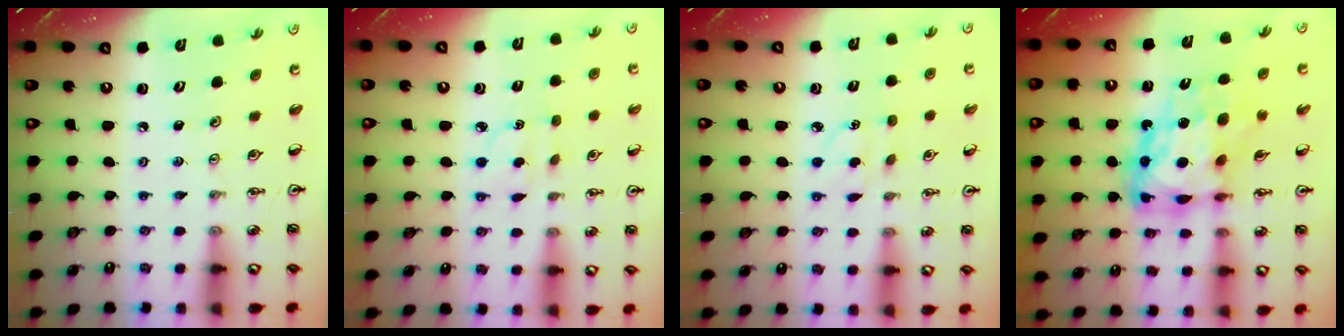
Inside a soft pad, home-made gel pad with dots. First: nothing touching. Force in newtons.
{"total": 2.8, "press": 2.6, "slide": 0.8}
{"total": 3.4, "press": 3.3, "slide": 0.7}
{"total": 13.6, "press": 13.5, "slide": 1.2}